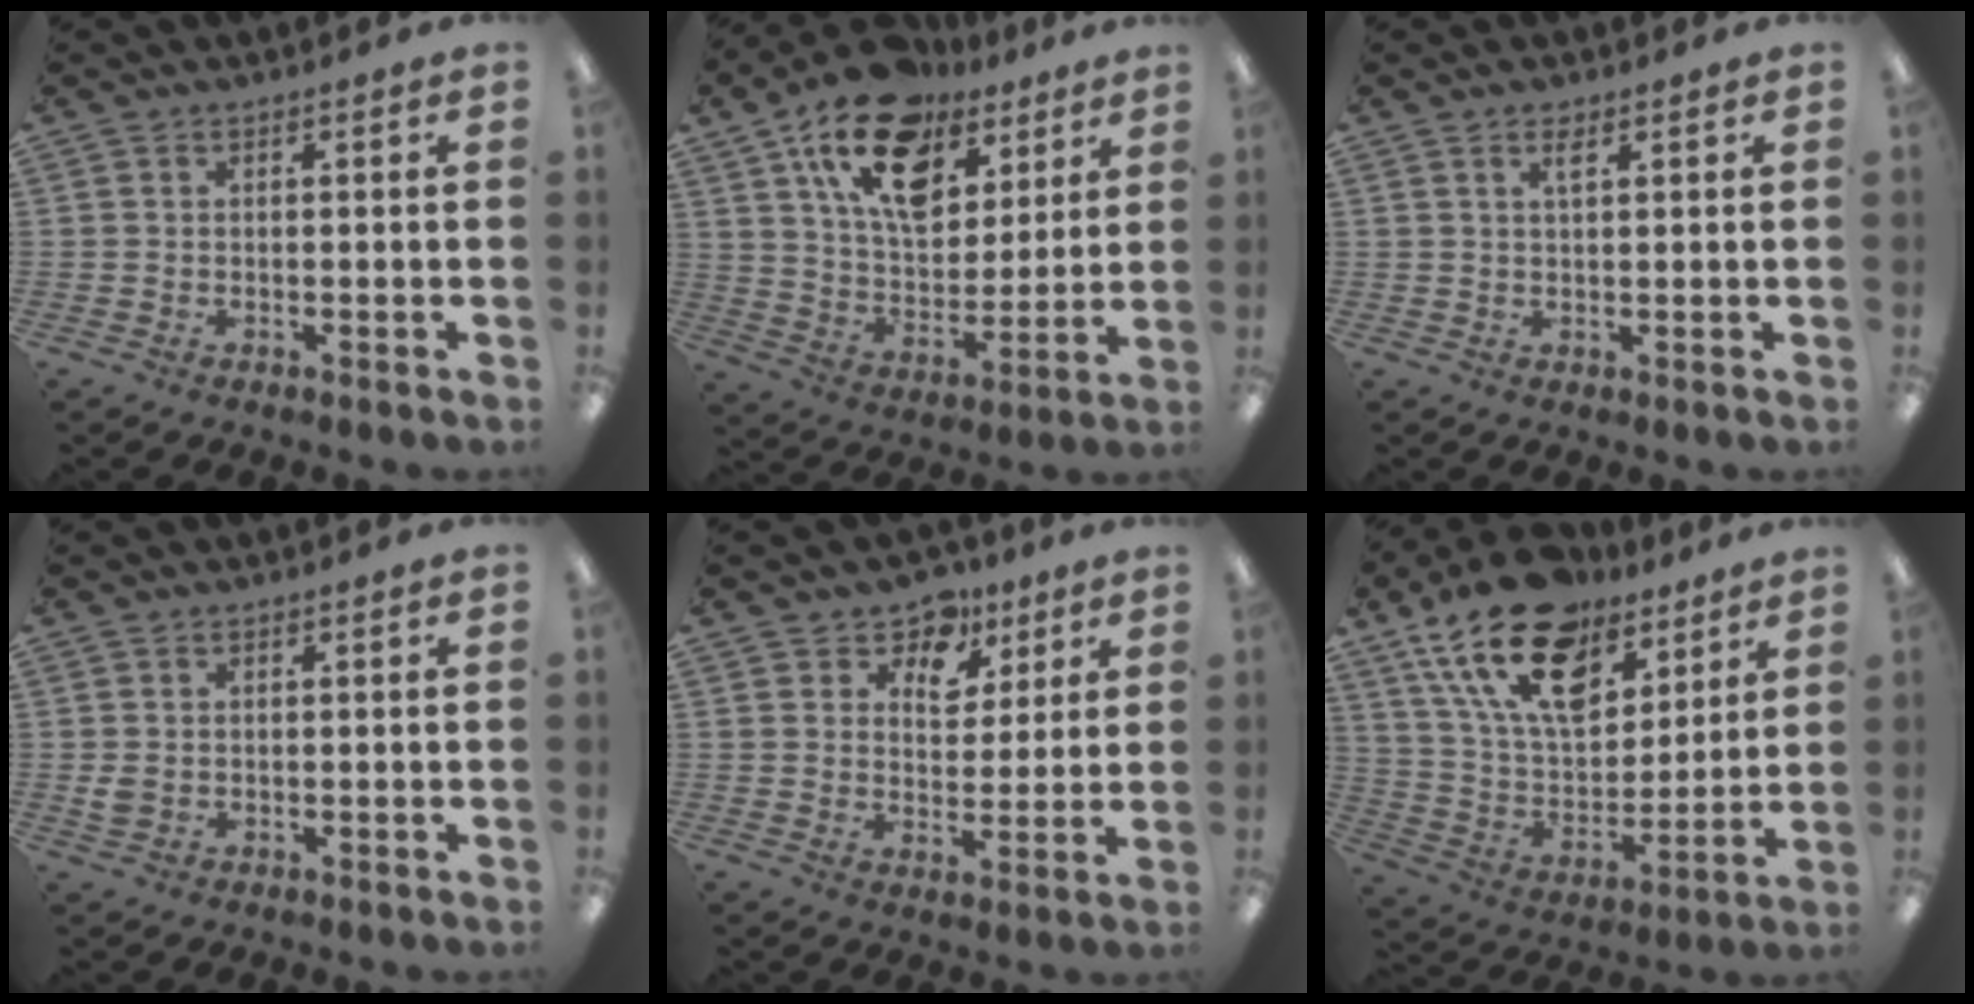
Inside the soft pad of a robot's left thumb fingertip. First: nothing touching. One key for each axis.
{"total": 19.2, "fx": 11.6, "fy": 11.2, "fz": 10.4, "tx": -0.181, "ty": -0.052, "tz": 0.208}
{"total": 2.2, "fx": 1.4, "fy": 0.8, "fz": 1.5, "tx": -0.027, "ty": 0.000, "tz": 0.023}
{"total": 2.2, "fx": 0.0, "fy": 1.8, "fz": 1.1, "tx": -0.014, "ty": 0.002, "tz": -0.002}
{"total": 9.0, "fx": 6.5, "fy": 6.0, "fz": 1.7, "tx": -0.032, "ty": -0.044, "tz": 0.119}
{"total": 21.8, "fx": 13.4, "fy": 12.0, "fz": 12.4, "tx": -0.226, "ty": -0.061, "tz": 0.243}